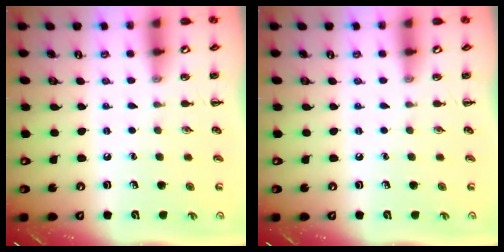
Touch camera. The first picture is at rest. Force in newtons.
{"total": 0.0}